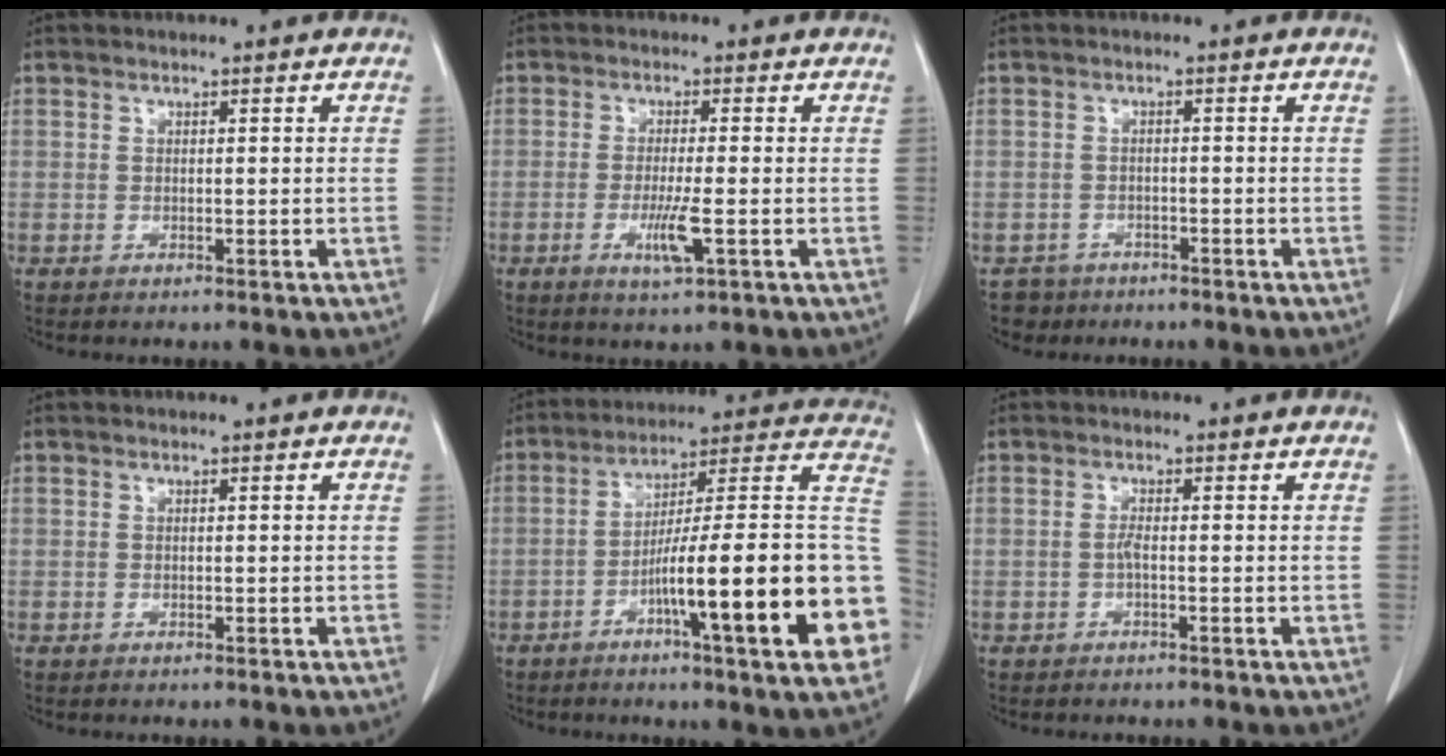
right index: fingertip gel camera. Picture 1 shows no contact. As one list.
[{"total": 4.8, "force": [-1.6, 0.2, 4.5], "torque": [-0.087, -0.011, -0.027]}, {"total": 2.9, "force": [-2.2, 1.8, -0.6], "torque": [0.006, 0.006, -0.036]}, {"total": 0.0}, {"total": 24.6, "force": [-7.0, 1.5, 23.5], "torque": [-0.247, 0.016, -0.105]}, {"total": 1.0, "force": [-0.3, 0.0, 1.0], "torque": [-0.019, 0.001, -0.008]}]